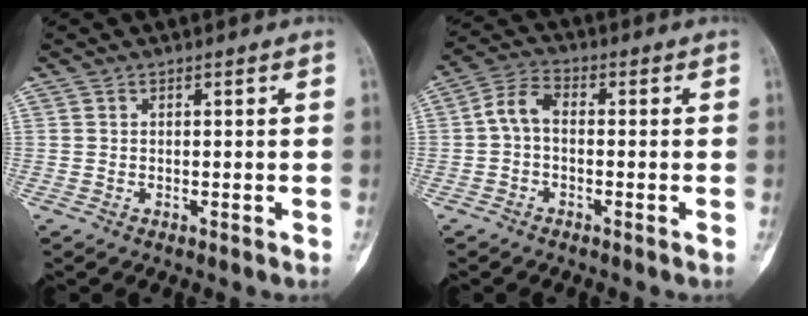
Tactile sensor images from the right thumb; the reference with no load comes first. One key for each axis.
{"total": 5.1, "fx": -0.4, "fy": 3.1, "fz": 4.1, "tx": -0.078, "ty": 0.019, "tz": -0.020}